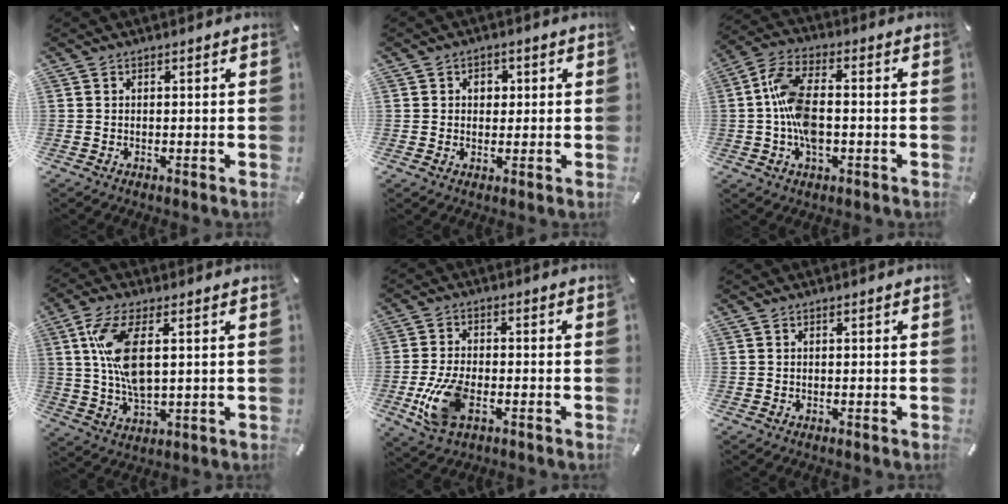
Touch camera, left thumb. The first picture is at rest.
{"total": 3.3, "force": [0.5, 2.8, 1.6], "torque": [-0.012, -0.003, 0.001]}
{"total": 10.5, "force": [-1.4, 5.7, 8.7], "torque": [-0.185, 0.006, -0.026]}
{"total": 11.9, "force": [2.7, 5.2, 10.4], "torque": [-0.231, -0.005, 0.047]}
{"total": 11.0, "force": [-3.2, 6.3, 8.4], "torque": [-0.189, -0.004, -0.055]}
{"total": 0.0}